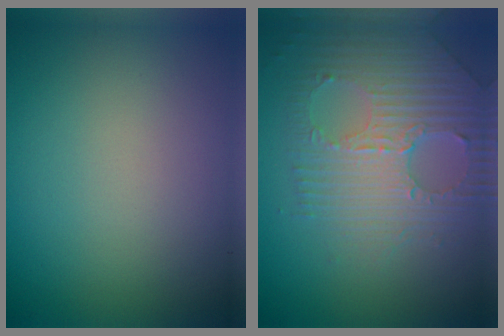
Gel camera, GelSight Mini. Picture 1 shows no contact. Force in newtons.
{"total": 7.1, "press": 4.8, "slide": 5.2}